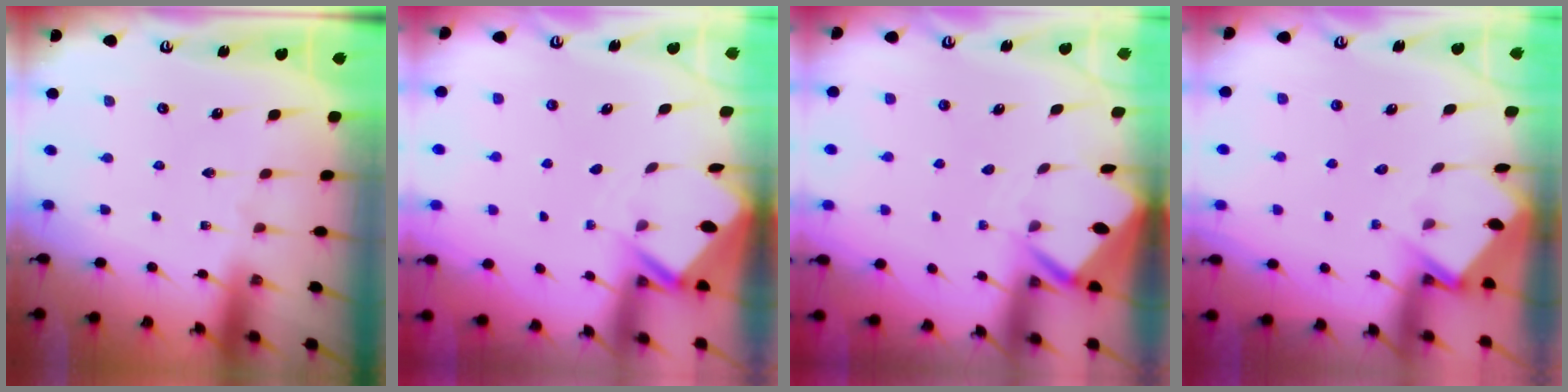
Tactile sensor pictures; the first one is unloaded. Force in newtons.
{"total": 2.9, "press": 2.9, "slide": 0.3}
{"total": 3.3, "press": 3.3, "slide": 0.3}
{"total": 3.9, "press": 3.8, "slide": 0.3}